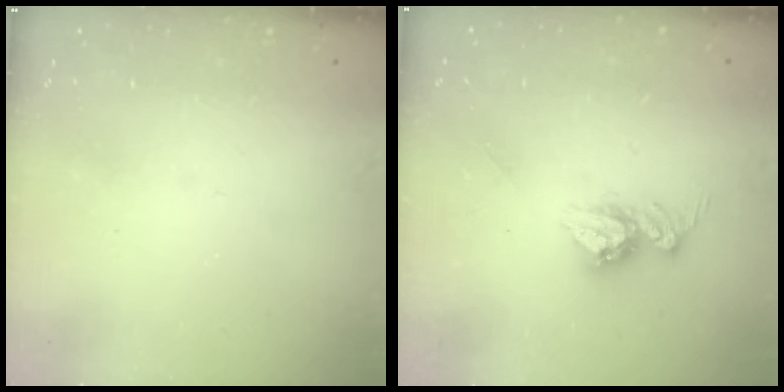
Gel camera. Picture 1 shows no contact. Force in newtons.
{"total": 9.4, "press": 9.4, "slide": 0.8}